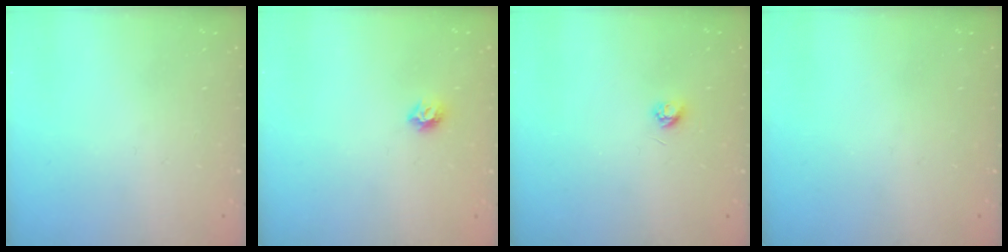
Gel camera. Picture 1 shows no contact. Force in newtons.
{"total": 6.0, "press": 5.9, "slide": 0.7}
{"total": 3.7, "press": 3.7, "slide": 0.3}
{"total": 0.0}